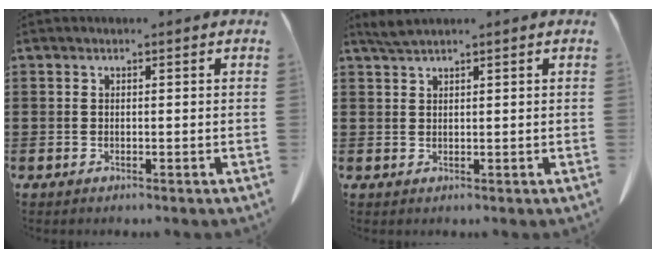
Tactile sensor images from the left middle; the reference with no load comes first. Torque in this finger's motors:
{"motor_torque": [0.40, 0.54, -0.03, -0.01]}